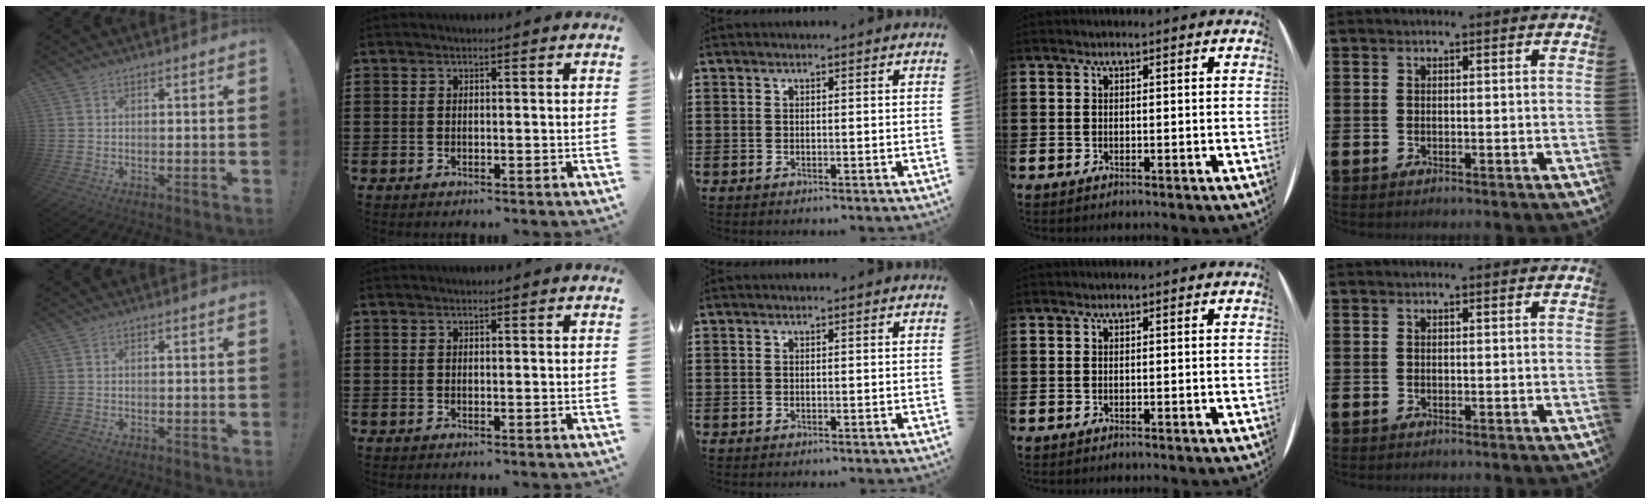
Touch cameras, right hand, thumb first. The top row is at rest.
{}